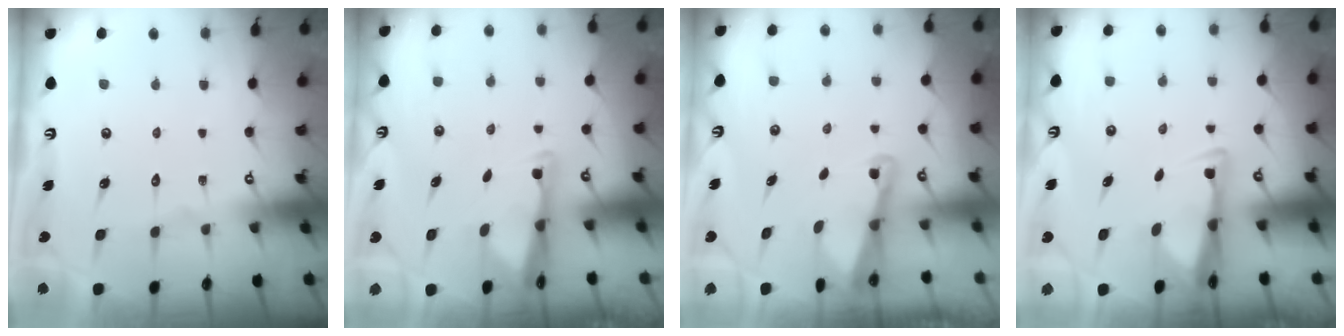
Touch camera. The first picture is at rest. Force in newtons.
{"total": 2.6, "press": 2.5, "slide": 0.4}
{"total": 2.1, "press": 2.1, "slide": 0.3}
{"total": 2.9, "press": 2.8, "slide": 0.9}